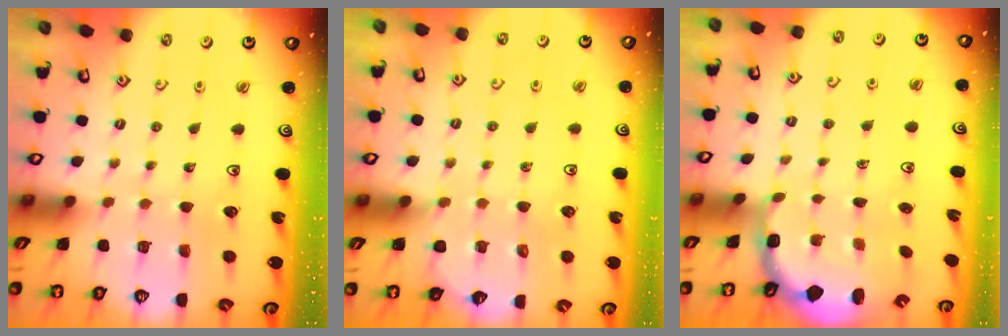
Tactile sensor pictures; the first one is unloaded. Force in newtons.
{"total": 4.7, "press": 4.7, "slide": 0.7}
{"total": 2.7, "press": 2.1, "slide": 1.7}